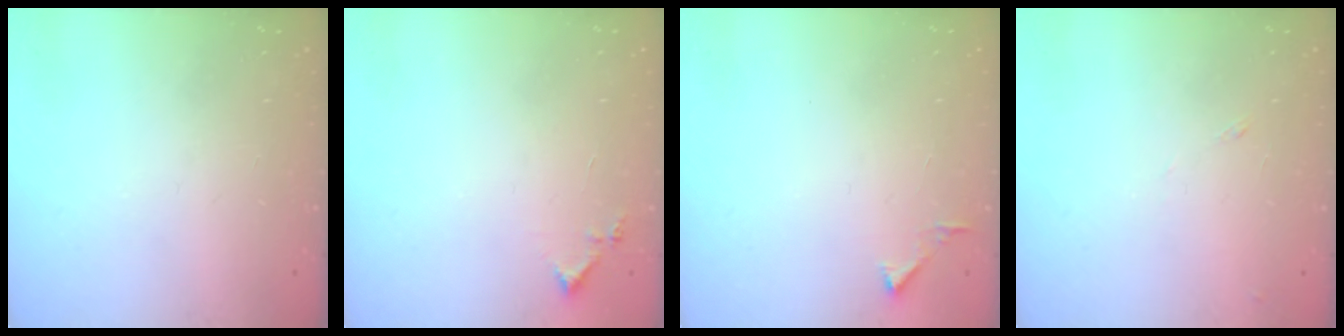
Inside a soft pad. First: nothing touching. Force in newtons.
{"total": 4.9, "press": 4.8, "slide": 0.5}
{"total": 2.8, "press": 2.8, "slide": 0.3}
{"total": 5.8, "press": 5.7, "slide": 0.8}